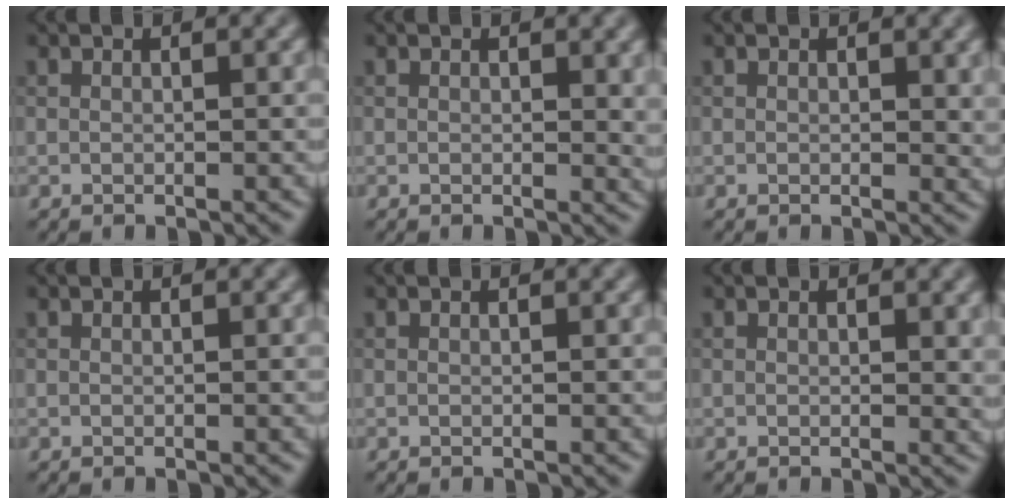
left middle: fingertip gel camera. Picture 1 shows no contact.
{"total": 1.3, "force": [0.5, 0.8, 1.0], "torque": [-0.007, -0.003, 0.006]}
{"total": 1.1, "force": [0.5, 0.7, 0.8], "torque": [-0.005, -0.004, 0.007]}
{"total": 0.0}
{"total": 0.0}
{"total": 1.0, "force": [0.4, 0.6, 0.7], "torque": [-0.005, -0.004, 0.006]}